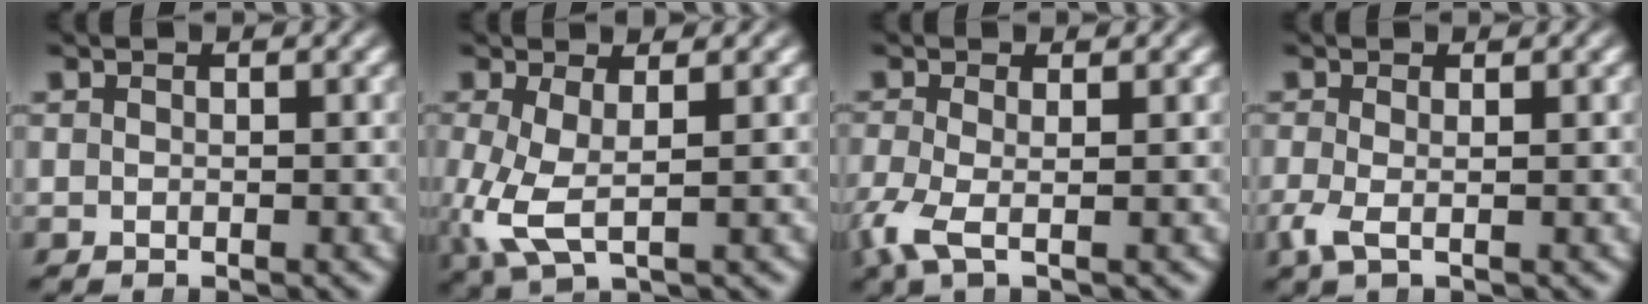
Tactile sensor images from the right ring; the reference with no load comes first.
{"total": 5.1, "force": [-0.9, 3.0, 4.0], "torque": [-0.116, -0.039, 0.006]}
{"total": 2.6, "force": [-1.1, 0.9, 2.2], "torque": [-0.073, -0.025, -0.010]}
{"total": 1.7, "force": [-0.9, 0.4, 1.4], "torque": [-0.048, -0.020, -0.009]}